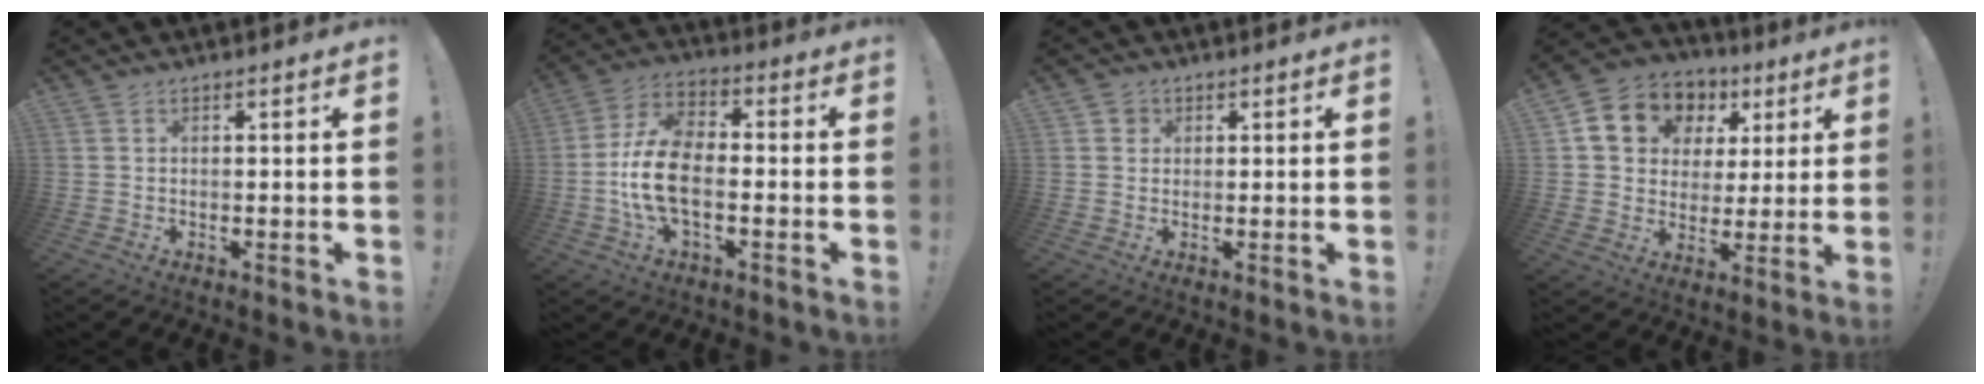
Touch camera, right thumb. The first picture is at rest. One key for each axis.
{"total": 13.9, "fx": -3.6, "fy": 7.8, "fz": 11.0, "tx": -0.221, "ty": 0.019, "tz": -0.060}
{"total": 2.3, "fx": 0.8, "fy": 2.1, "fz": 0.5, "tx": 0.002, "ty": -0.002, "tz": 0.013}
{"total": 12.2, "fx": 5.3, "fy": 10.0, "fz": 4.8, "tx": -0.072, "ty": -0.025, "tz": 0.104}